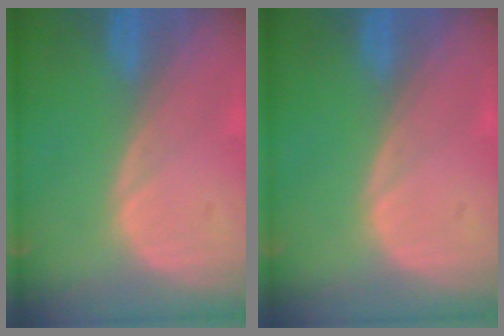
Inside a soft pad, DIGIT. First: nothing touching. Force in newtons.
{"total": 0.0}